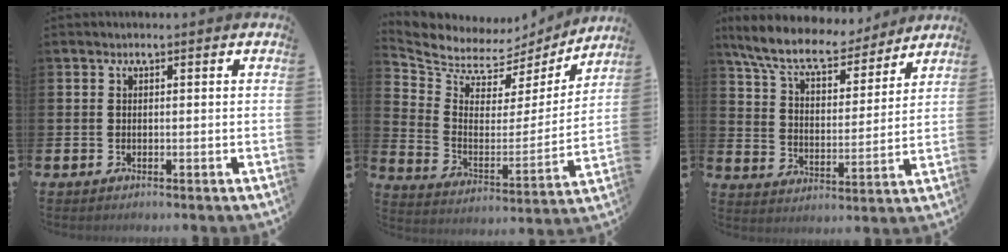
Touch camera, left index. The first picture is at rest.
{"total": 6.6, "force": [6.0, 2.6, 0.5], "torque": [-0.051, -0.053, 0.100]}
{"total": 9.6, "force": [8.6, 2.3, 3.3], "torque": [-0.095, -0.054, 0.151]}